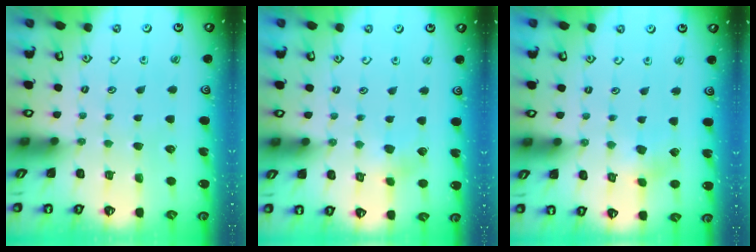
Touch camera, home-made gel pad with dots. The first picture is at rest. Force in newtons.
{"total": 2.9, "press": 2.9, "slide": 0.3}
{"total": 3.0, "press": 3.0, "slide": 0.4}